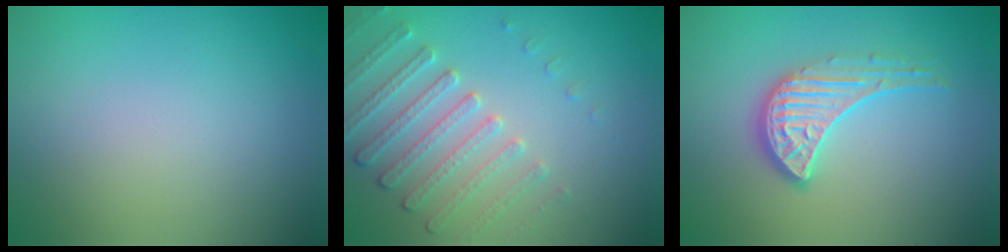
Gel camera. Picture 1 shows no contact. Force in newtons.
{"total": 3.0, "press": 2.7, "slide": 1.3}
{"total": 3.5, "press": 2.9, "slide": 2.0}